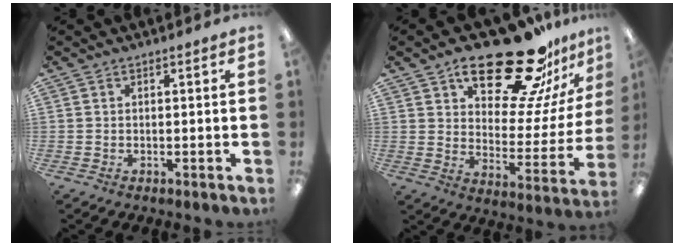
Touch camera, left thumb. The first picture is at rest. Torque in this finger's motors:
{"motor_torque": [0.28, 0.41, 1.47, -1.30, 0.17]}